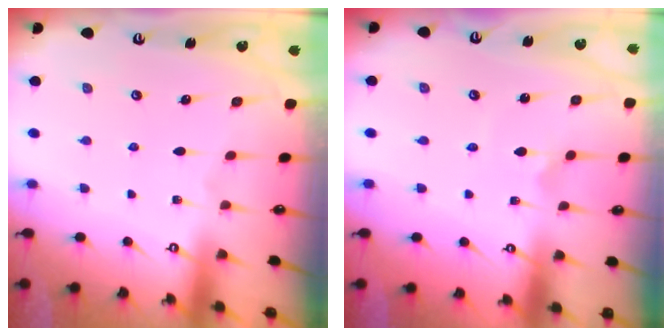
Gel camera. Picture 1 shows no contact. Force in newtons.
{"total": 2.0, "press": 2.0, "slide": 0.1}